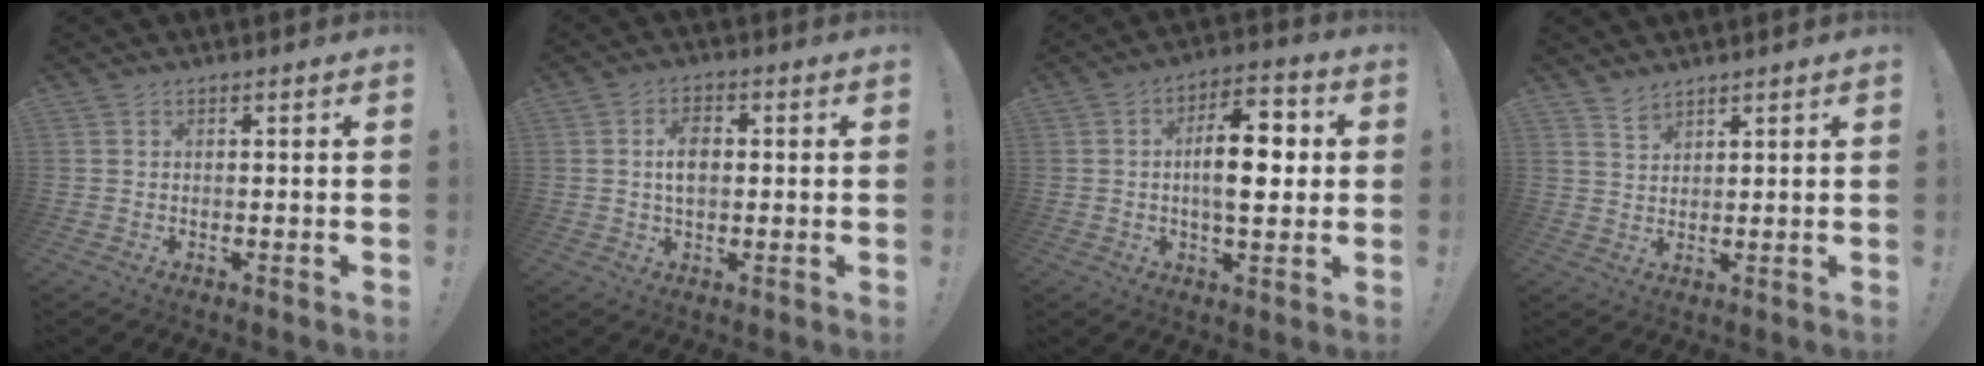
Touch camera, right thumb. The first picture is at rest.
{"total": 5.9, "force": [0.6, 3.6, 4.7], "torque": [-0.073, 0.003, 0.007]}
{"total": 13.2, "force": [0.7, 6.3, 11.6], "torque": [-0.173, 0.007, 0.007]}
{"total": 3.0, "force": [2.8, 0.8, 0.7], "torque": [-0.010, -0.022, 0.051]}